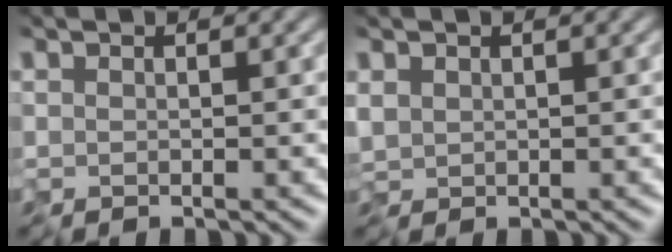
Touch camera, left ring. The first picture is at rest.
{"total": 0.8, "force": [0.2, 0.7, 0.4], "torque": [-0.022, 0.003, 0.015]}